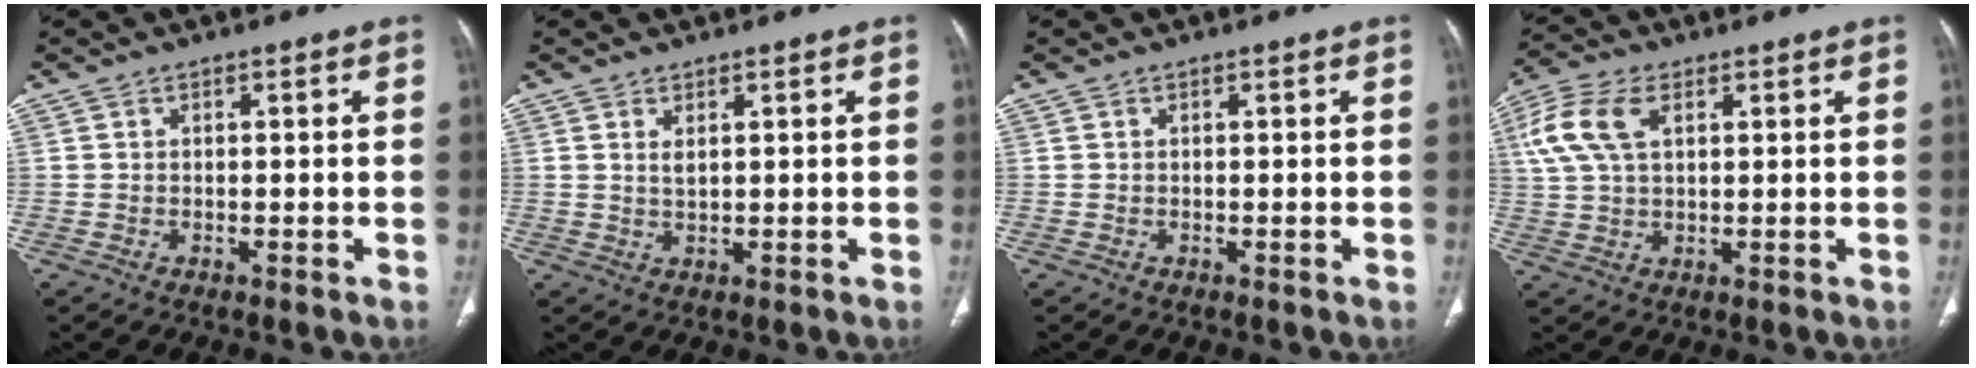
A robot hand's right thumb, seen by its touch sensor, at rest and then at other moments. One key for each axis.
{"total": 1.7, "fx": 0.8, "fy": 0.7, "fz": 1.4, "tx": -0.025, "ty": -0.007, "tz": 0.020}
{"total": 0.0}
{"total": 9.5, "fx": 3.4, "fy": 5.3, "fz": 7.1, "tx": -0.160, "ty": 0.011, "tz": 0.066}